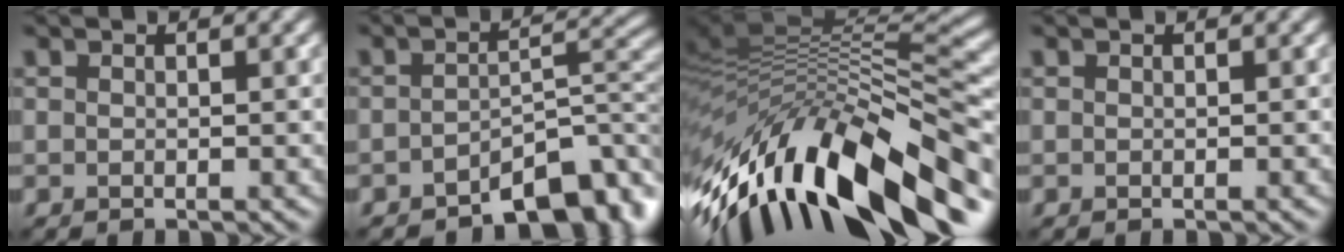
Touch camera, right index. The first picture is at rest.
{"total": 6.8, "force": [-4.4, 2.7, 4.5], "torque": [-0.040, 0.005, -0.071]}
{"total": 15.1, "force": [-6.1, 4.8, 12.9], "torque": [-0.230, 0.031, -0.107]}
{"total": 0.0}